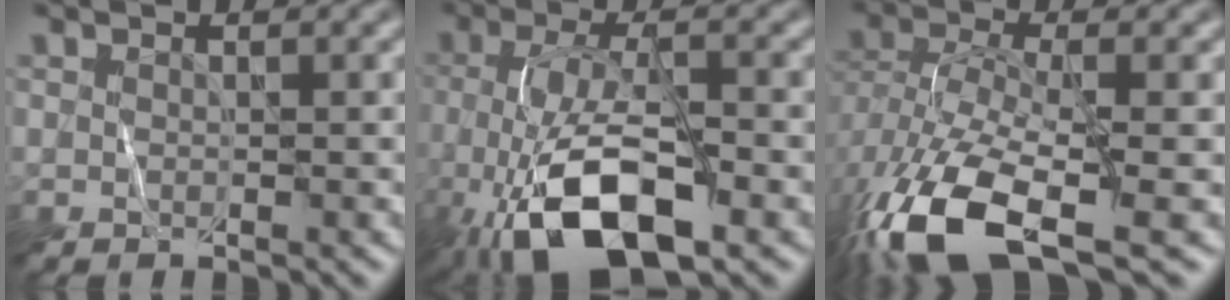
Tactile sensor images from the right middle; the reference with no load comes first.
{"total": 9.9, "force": [-4.6, 3.7, 8.0], "torque": [-0.163, -0.002, -0.086]}
{"total": 13.1, "force": [-6.5, 5.8, 9.8], "torque": [-0.222, -0.029, -0.118]}